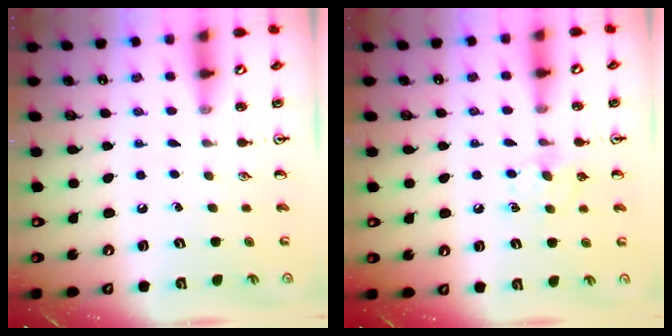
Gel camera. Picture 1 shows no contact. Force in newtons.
{"total": 7.0, "press": 7.0, "slide": 0.7}